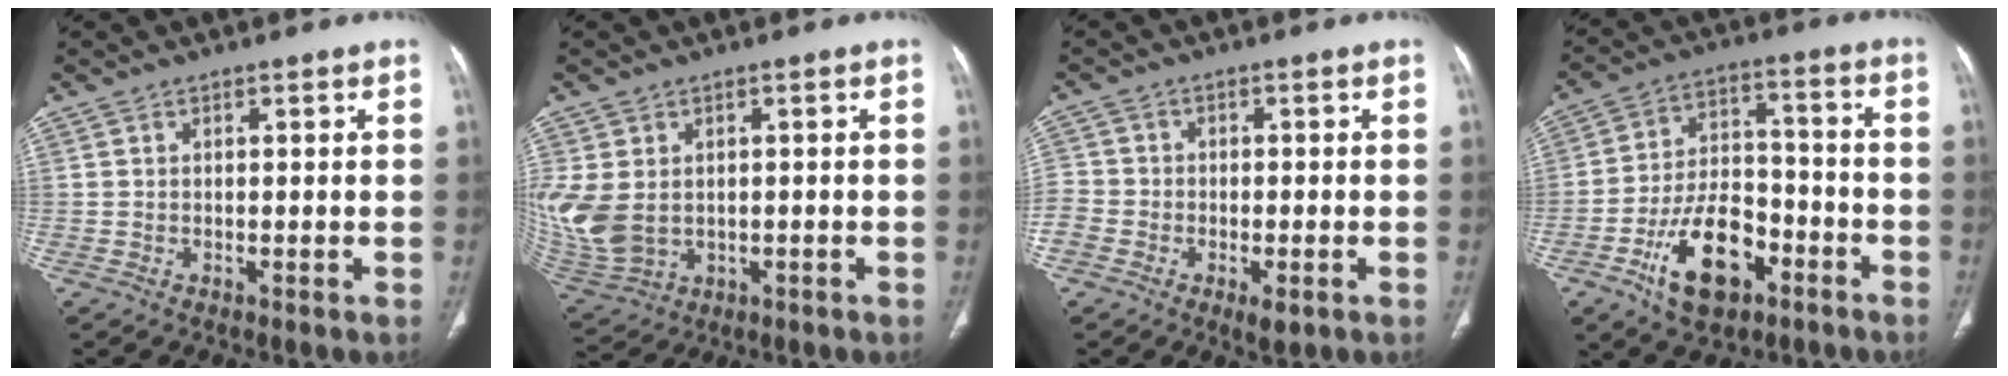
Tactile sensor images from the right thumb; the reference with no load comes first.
{"total": 12.2, "force": [-0.1, 9.2, 8.1], "torque": [-0.208, -0.009, 0.025]}
{"total": 7.4, "force": [-3.6, 5.1, 4.0], "torque": [-0.060, 0.010, -0.068]}
{"total": 15.2, "force": [-7.6, 8.5, 10.0], "torque": [-0.152, 0.049, -0.125]}